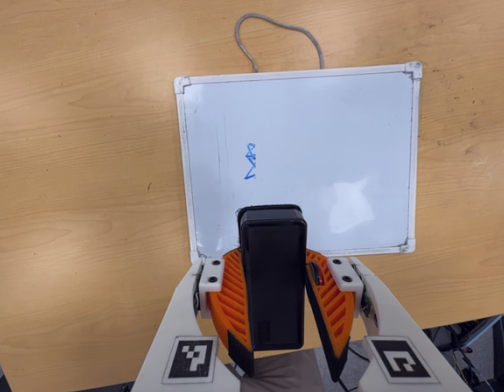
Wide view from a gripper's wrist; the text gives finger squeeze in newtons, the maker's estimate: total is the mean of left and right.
{"total": 10.0, "left": 10.0, "right": 10.1}